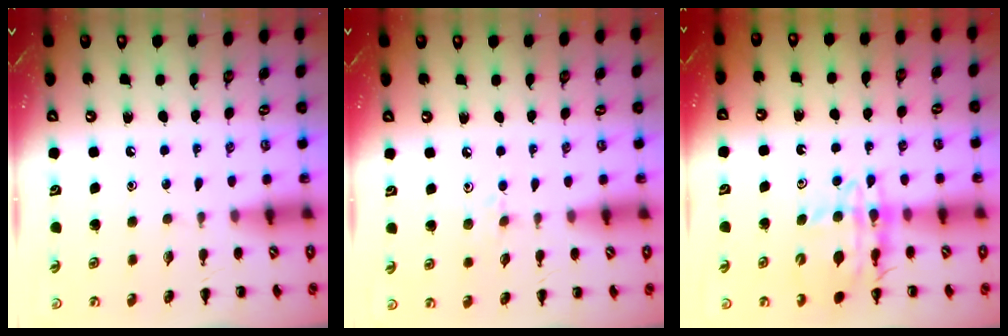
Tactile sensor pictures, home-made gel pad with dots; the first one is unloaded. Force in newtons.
{"total": 5.5, "press": 5.3, "slide": 1.6}
{"total": 12.0, "press": 11.3, "slide": 3.9}